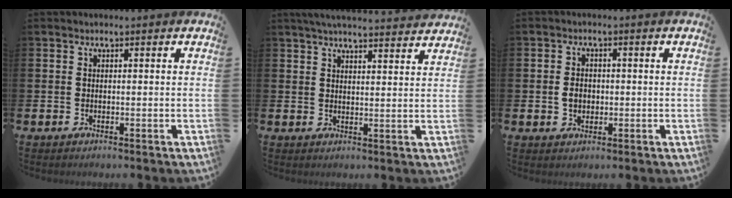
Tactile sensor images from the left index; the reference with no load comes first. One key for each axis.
{"total": 4.6, "fx": 4.5, "fy": -0.1, "fz": 1.0, "tx": -0.029, "ty": -0.022, "tz": 0.080}
{"total": 2.6, "fx": -0.2, "fy": 2.1, "fz": 1.6, "tx": -0.016, "ty": 0.001, "tz": -0.010}